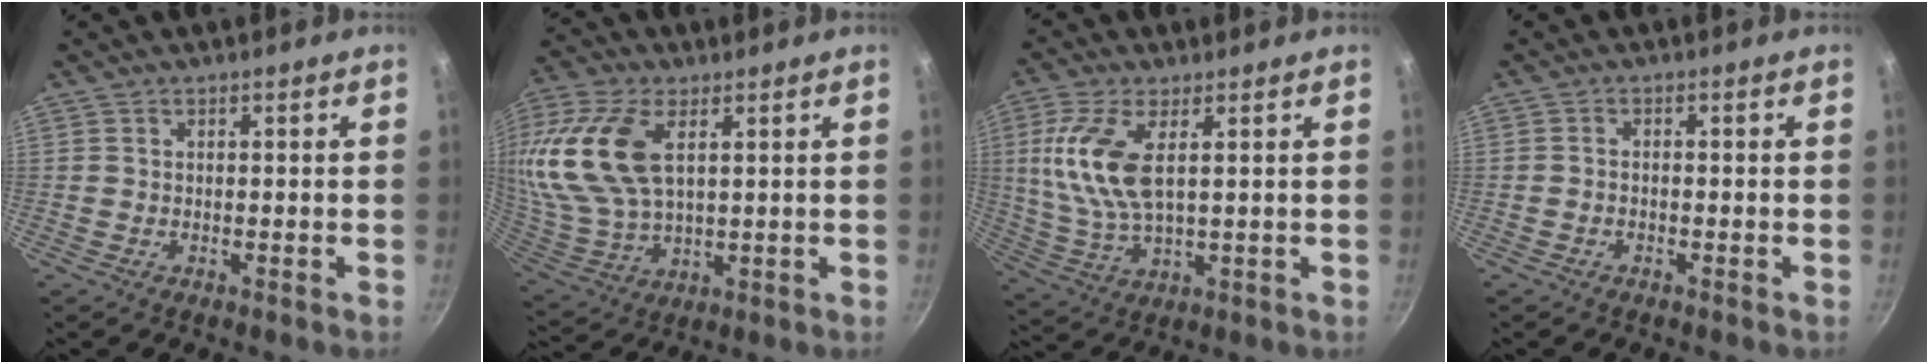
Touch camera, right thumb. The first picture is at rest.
{"total": 19.6, "force": [6.0, 11.1, 15.0], "torque": [-0.315, -0.009, 0.122]}
{"total": 11.8, "force": [2.8, 5.1, 10.3], "torque": [-0.219, -0.003, 0.063]}
{"total": 1.0, "force": [-0.6, 0.5, 0.6], "torque": [-0.014, 0.010, -0.014]}